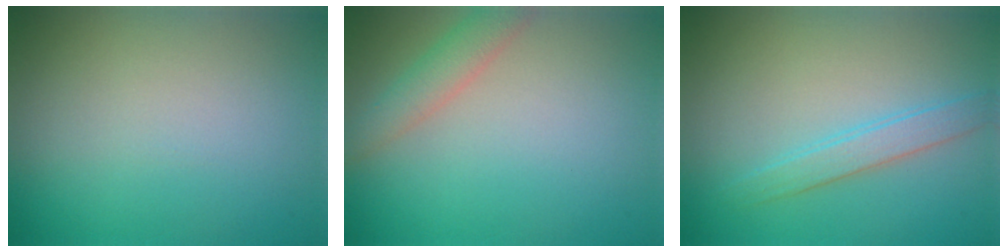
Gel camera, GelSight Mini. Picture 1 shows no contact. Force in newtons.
{"total": 2.5, "press": 2.5, "slide": 0.1}
{"total": 2.1, "press": 2.1, "slide": 0.1}